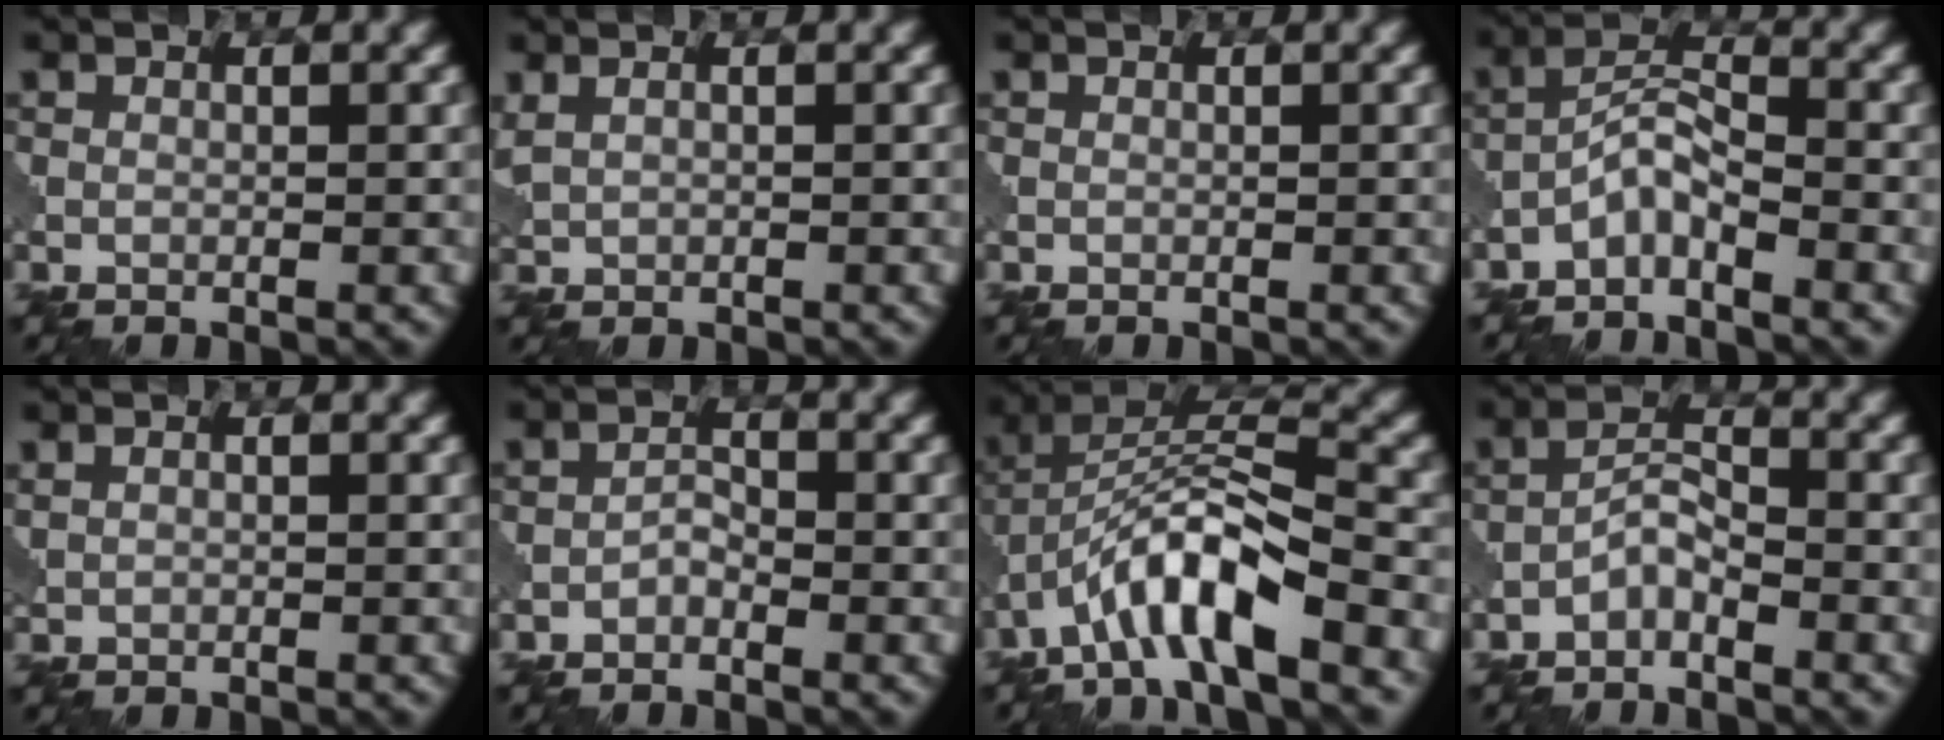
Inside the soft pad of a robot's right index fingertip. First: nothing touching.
{"total": 1.5, "force": [0.9, 0.7, 1.0], "torque": [-0.024, 0.004, 0.022]}
{"total": 0.0}
{"total": 3.1, "force": [-2.3, 0.8, 1.9], "torque": [-0.039, 0.014, -0.053]}
{"total": 0.7, "force": [0.4, 0.4, 0.4], "torque": [-0.009, 0.001, 0.011]}
{"total": 1.2, "force": [-0.9, 0.5, 0.7], "torque": [-0.012, 0.007, -0.019]}
{"total": 7.9, "force": [-4.4, 1.9, 6.3], "torque": [-0.111, 0.017, -0.088]}
{"total": 2.2, "force": [-1.6, 0.6, 1.3], "torque": [-0.023, 0.012, -0.037]}